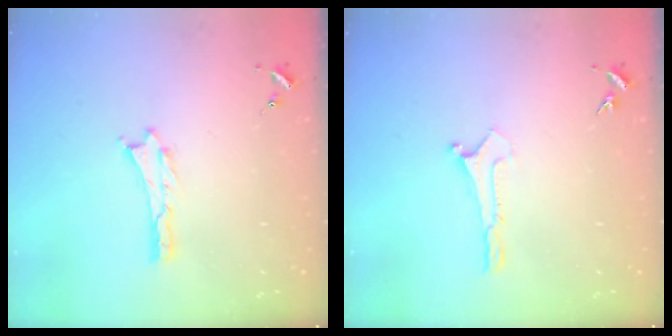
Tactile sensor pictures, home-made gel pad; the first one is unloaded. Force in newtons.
{"total": 0.0}